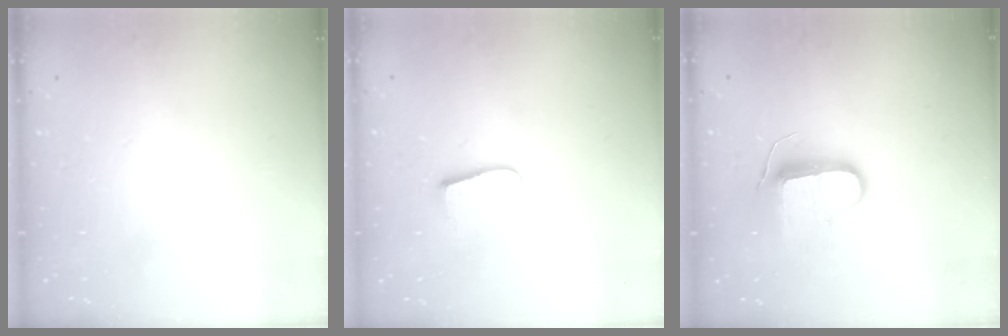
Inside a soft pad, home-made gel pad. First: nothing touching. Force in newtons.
{"total": 5.5, "press": 5.5, "slide": 0.5}
{"total": 9.8, "press": 9.7, "slide": 0.9}